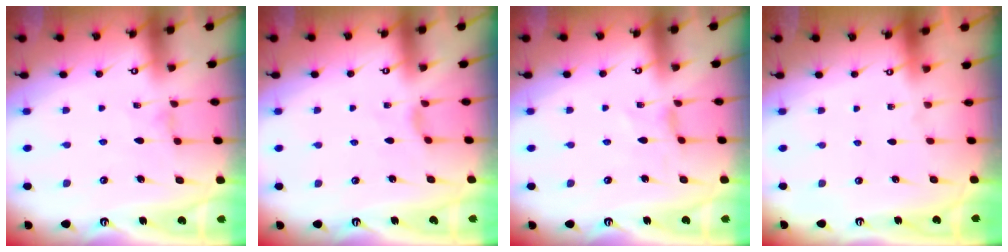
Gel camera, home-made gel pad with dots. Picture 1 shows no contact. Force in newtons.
{"total": 2.1, "press": 2.0, "slide": 0.5}
{"total": 1.4, "press": 1.4, "slide": 0.3}
{"total": 0.0}